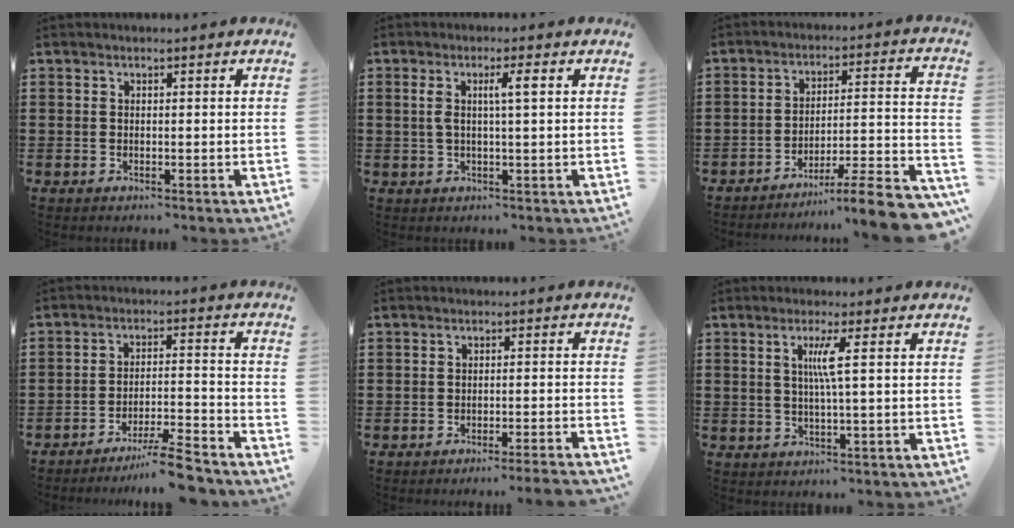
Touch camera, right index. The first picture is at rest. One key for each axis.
{"total": 3.7, "fx": 0.8, "fy": 0.3, "fz": 3.6, "tx": -0.069, "ty": 0.002, "tz": 0.009}
{"total": 8.0, "fx": -6.5, "fy": -0.1, "fz": 4.7, "tx": -0.067, "ty": -0.004, "tz": -0.126}
{"total": 7.0, "fx": -6.2, "fy": -0.1, "fz": 3.3, "tx": -0.056, "ty": -0.003, "tz": -0.118}
{"total": 2.5, "fx": -2.3, "fy": -0.7, "fz": 0.9, "tx": -0.015, "ty": -0.005, "tz": -0.046}
{"total": 3.8, "fx": 0.8, "fy": -0.7, "fz": 3.6, "tx": -0.071, "ty": -0.006, "tz": 0.008}